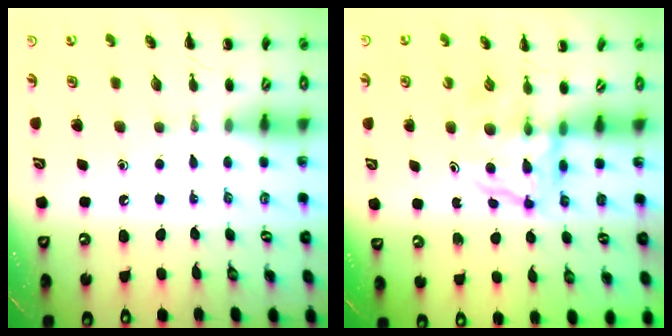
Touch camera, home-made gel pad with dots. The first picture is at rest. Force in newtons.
{"total": 3.8, "press": 3.8, "slide": 0.4}